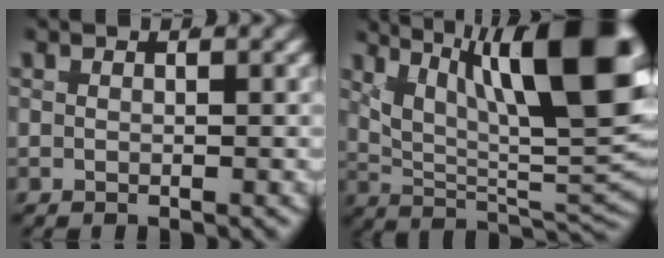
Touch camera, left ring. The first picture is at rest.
{"total": 17.2, "force": [3.8, 8.9, 14.2], "torque": [-0.189, 0.001, 0.046]}